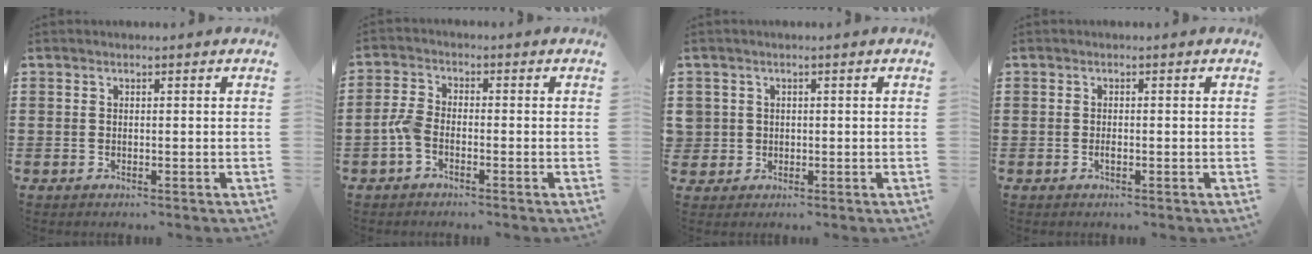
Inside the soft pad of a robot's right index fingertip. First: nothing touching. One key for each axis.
{"total": 3.4, "fx": -1.6, "fy": 1.7, "fz": 2.5, "tx": -0.066, "ty": 0.000, "tz": -0.037}
{"total": 1.9, "fx": 0.1, "fy": 1.9, "fz": 0.1, "tx": -0.012, "ty": 0.009, "tz": -0.001}
{"total": 0.9, "fx": -0.3, "fy": 0.3, "fz": 0.8, "tx": -0.016, "ty": -0.004, "tz": -0.004}